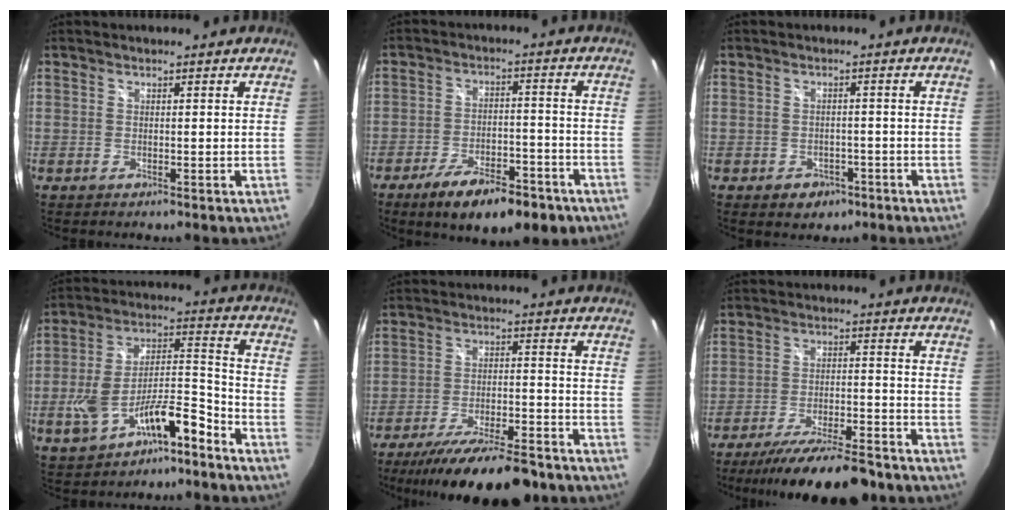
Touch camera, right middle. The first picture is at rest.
{"total": 14.2, "force": [-9.5, 5.3, 9.2], "torque": [-0.166, -0.011, -0.139]}
{"total": 4.4, "force": [-2.6, 3.2, 1.6], "torque": [-0.038, -0.002, -0.029]}
{"total": 14.1, "force": [-8.4, 5.1, 10.1], "torque": [-0.196, 0.011, -0.137]}
{"total": 18.3, "force": [-15.0, 4.0, 9.7], "torque": [-0.183, -0.032, -0.225]}
{"total": 16.3, "force": [-13.7, 3.1, 8.2], "torque": [-0.159, -0.025, -0.209]}